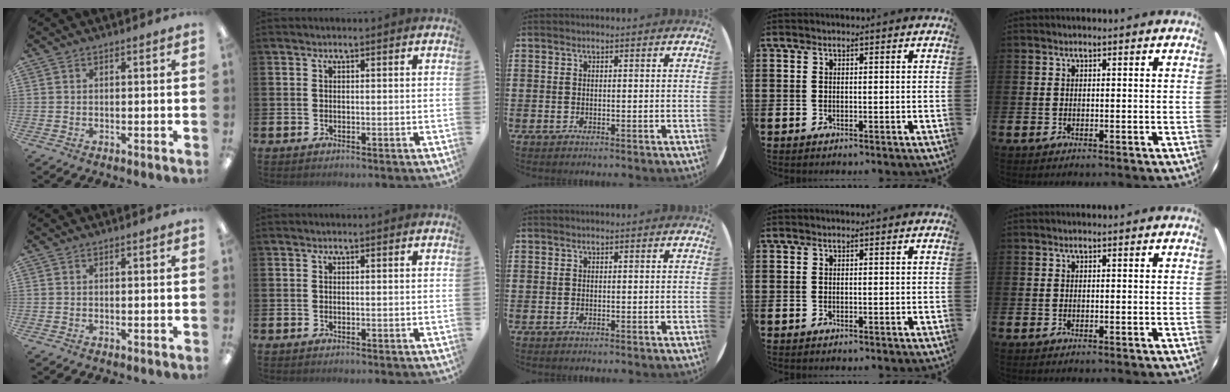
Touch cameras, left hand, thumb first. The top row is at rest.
{}